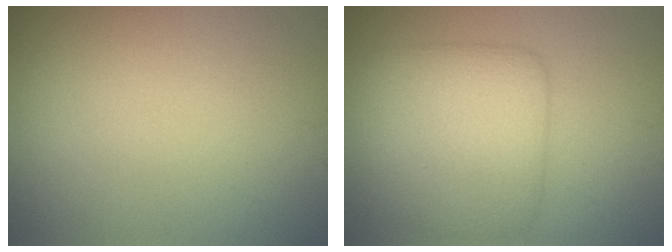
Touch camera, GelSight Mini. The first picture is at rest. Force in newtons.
{"total": 6.3, "press": 6.3, "slide": 0.1}